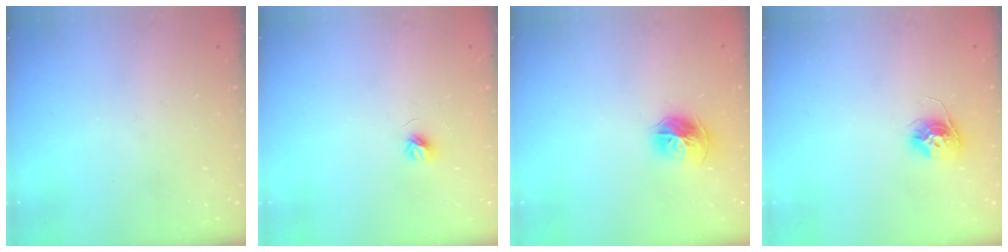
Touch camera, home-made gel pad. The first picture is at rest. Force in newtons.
{"total": 4.1, "press": 4.0, "slide": 0.4}
{"total": 10.6, "press": 10.5, "slide": 1.2}
{"total": 10.2, "press": 10.1, "slide": 0.7}